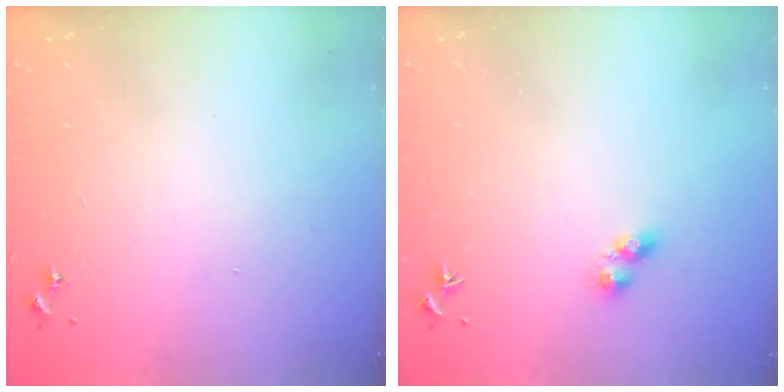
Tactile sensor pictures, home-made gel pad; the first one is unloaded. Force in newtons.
{"total": 3.6, "press": 3.5, "slide": 0.7}